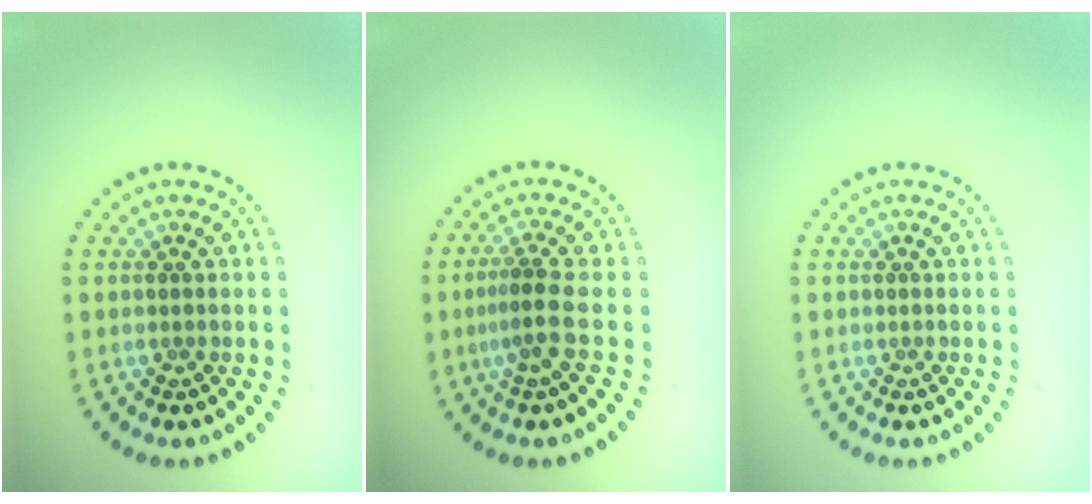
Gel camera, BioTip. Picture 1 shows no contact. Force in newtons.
{"total": 2.5, "press": 1.6, "slide": 1.9}
{"total": 0.0}